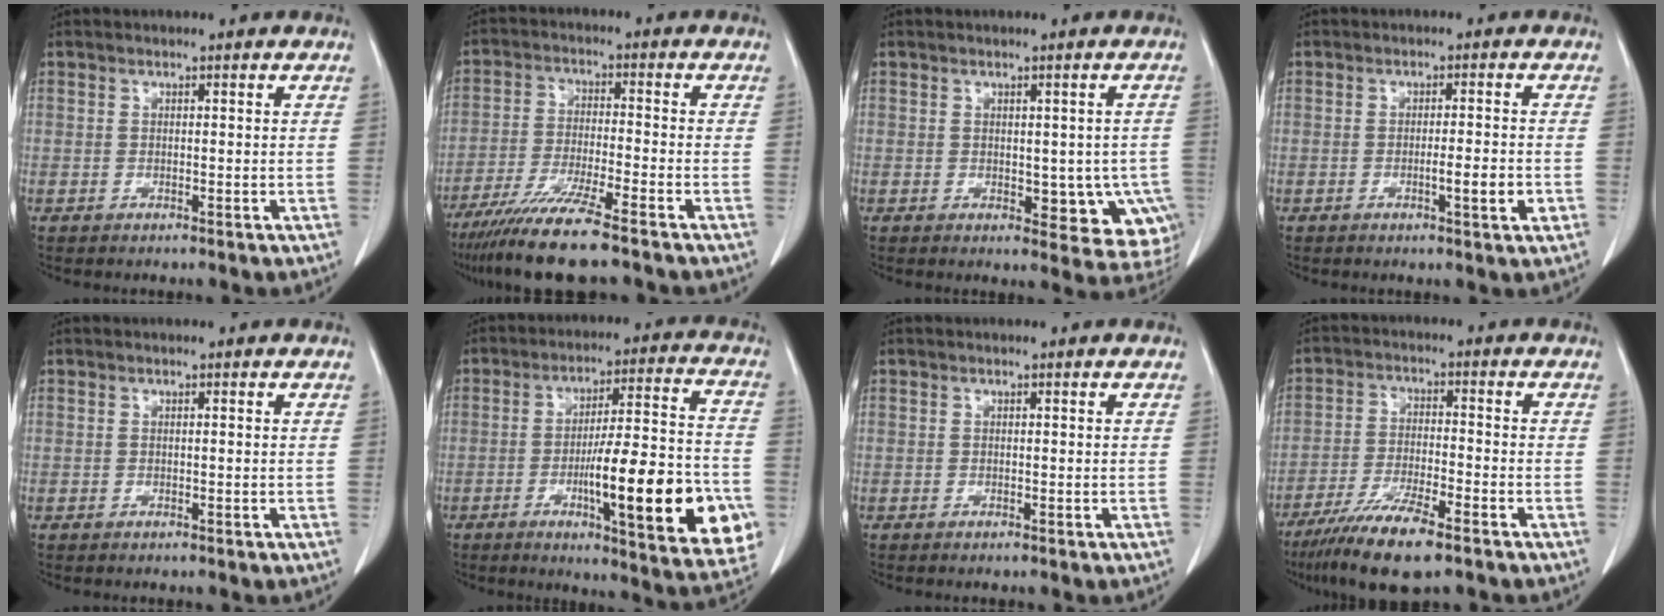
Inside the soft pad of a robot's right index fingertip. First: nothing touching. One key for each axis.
{"total": 11.6, "fx": -8.9, "fy": -0.2, "fz": 7.4, "tx": -0.130, "ty": -0.034, "tz": -0.152}
{"total": 8.9, "fx": -2.1, "fy": 4.9, "fz": 7.1, "tx": -0.055, "ty": 0.003, "tz": -0.019}
{"total": 4.1, "fx": -1.3, "fy": 0.2, "fz": 3.8, "tx": -0.057, "ty": -0.003, "tz": -0.018}
{"total": 0.0}
{"total": 22.2, "fx": -6.4, "fy": 3.3, "fz": 21.0, "tx": -0.240, "ty": 0.004, "tz": -0.081}
{"total": 0.0}
{"total": 10.4, "fx": -7.2, "fy": 1.3, "fz": 7.4, "tx": -0.136, "ty": -0.027, "tz": -0.128}